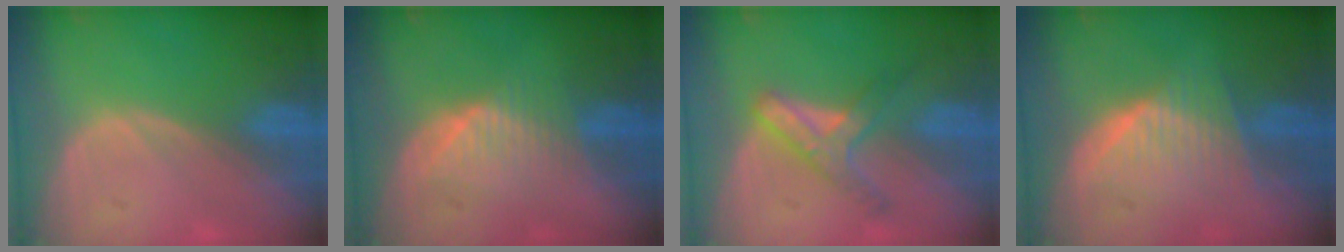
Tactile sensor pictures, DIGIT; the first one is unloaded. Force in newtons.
{"total": 4.8, "press": 4.8, "slide": 0.5}
{"total": 5.5, "press": 5.4, "slide": 1.4}
{"total": 6.4, "press": 6.2, "slide": 1.6}